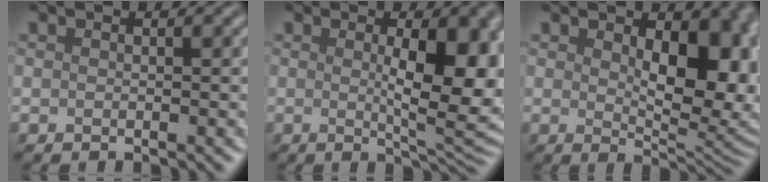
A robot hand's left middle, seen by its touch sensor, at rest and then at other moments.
{"total": 8.6, "force": [0.6, 2.4, 8.2], "torque": [-0.111, -0.009, 0.017]}
{"total": 8.9, "force": [1.3, 4.9, 7.3], "torque": [-0.100, -0.014, 0.029]}